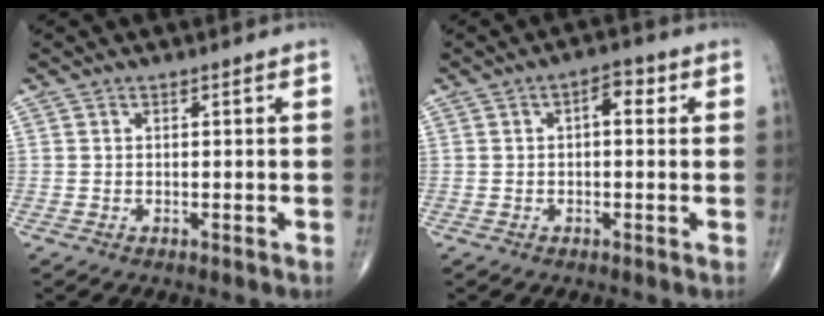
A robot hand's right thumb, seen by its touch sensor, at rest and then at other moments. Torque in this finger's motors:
{"motor_torque": [0.01, -0.01, 0.55, 0.27, 0.00]}